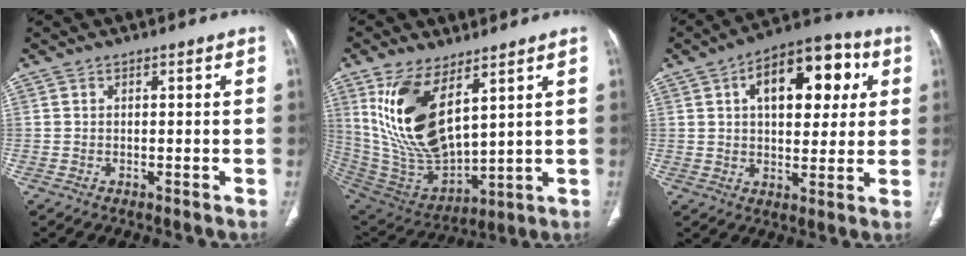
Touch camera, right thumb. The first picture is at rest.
{"total": 18.8, "force": [7.9, 8.7, 14.6], "torque": [-0.270, -0.038, 0.177]}
{"total": 17.5, "force": [5.3, 9.5, 13.8], "torque": [-0.152, 0.013, 0.074]}